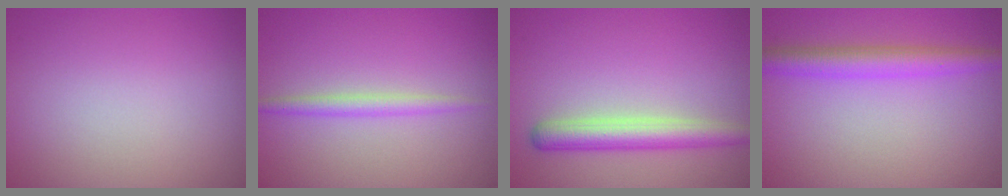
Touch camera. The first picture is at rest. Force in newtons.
{"total": 1.7, "press": 1.7, "slide": 0.0}
{"total": 3.6, "press": 3.6, "slide": 0.2}
{"total": 3.7, "press": 3.7, "slide": 0.1}